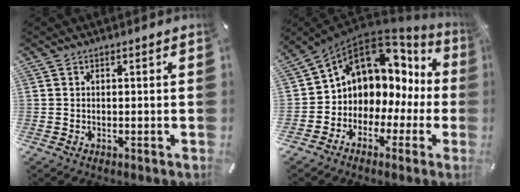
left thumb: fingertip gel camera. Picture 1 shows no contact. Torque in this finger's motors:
{"motor_torque": [0.28, 2.52, 1.52, 1.24, 0.27]}